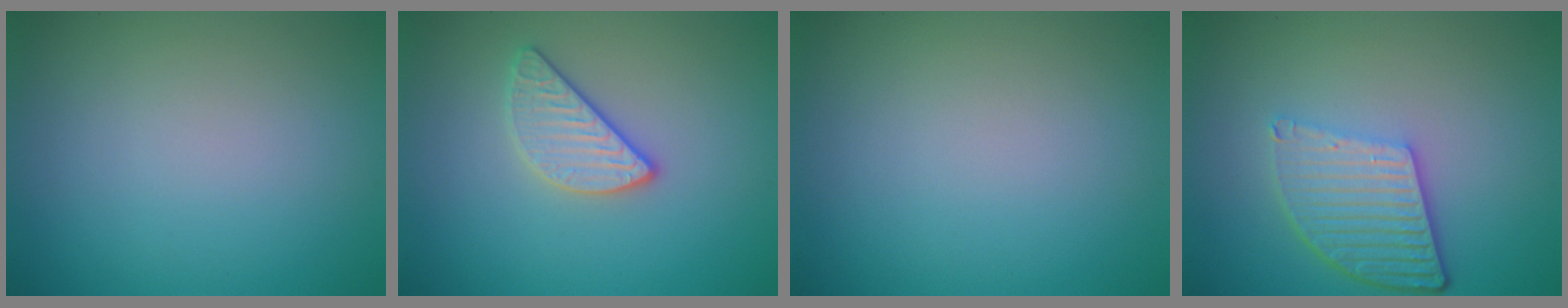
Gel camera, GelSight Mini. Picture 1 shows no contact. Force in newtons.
{"total": 2.6, "press": 2.5, "slide": 0.7}
{"total": 0.0}
{"total": 5.2, "press": 3.8, "slide": 3.6}